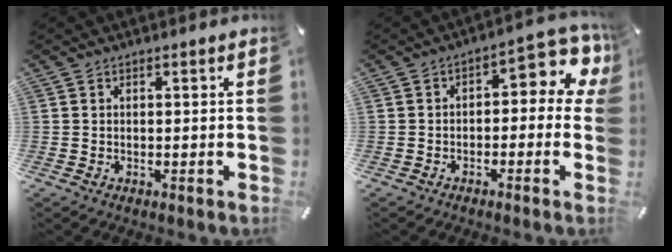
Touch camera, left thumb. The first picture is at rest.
{"total": 8.5, "force": [1.7, 4.4, 7.1], "torque": [-0.083, -0.017, 0.024]}